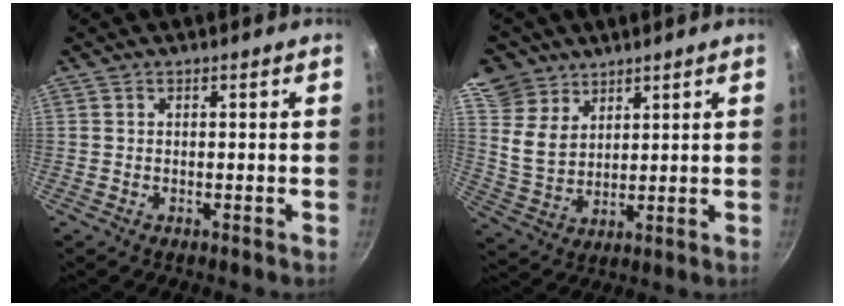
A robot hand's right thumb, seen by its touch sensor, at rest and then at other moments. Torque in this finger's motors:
{"motor_torque": [-1.52, 1.51, -0.07, 0.54, 0.25]}